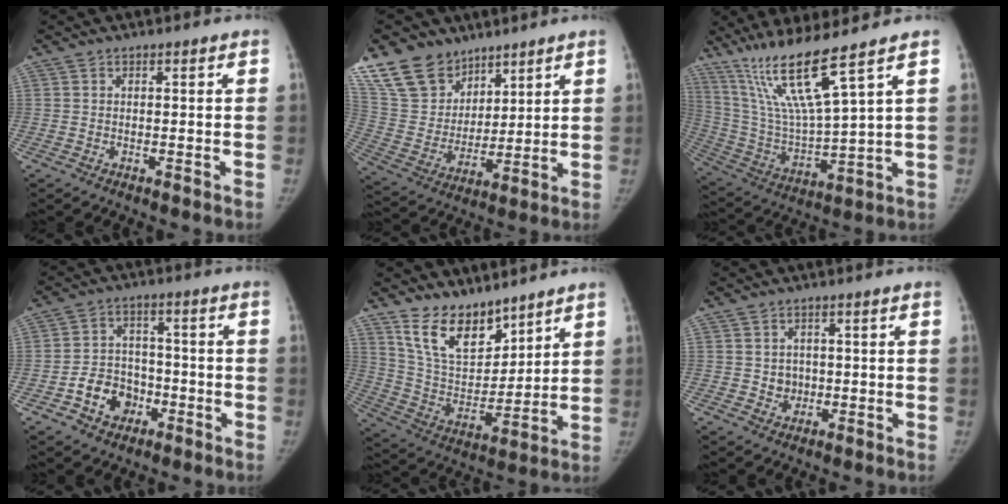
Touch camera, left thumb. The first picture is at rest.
{"total": 16.5, "force": [11.7, 10.6, 4.8], "torque": [-0.064, -0.051, 0.241]}
{"total": 16.4, "force": [10.8, 0.3, 12.3], "torque": [-0.239, -0.059, 0.217]}
{"total": 8.8, "force": [-3.9, 7.1, 3.6], "torque": [-0.029, 0.031, -0.066]}
{"total": 14.0, "force": [10.5, 6.8, 6.3], "torque": [-0.073, -0.070, 0.210]}
{"total": 3.1, "force": [-0.2, 2.9, 1.0], "torque": [0.003, 0.004, -0.001]}